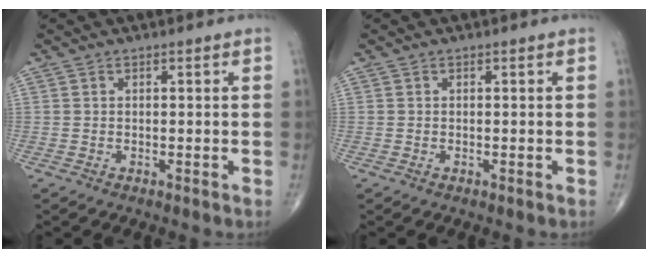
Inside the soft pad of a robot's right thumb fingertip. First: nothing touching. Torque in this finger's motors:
{"motor_torque": [0.31, -0.45, -0.39, -0.25, 0.03]}